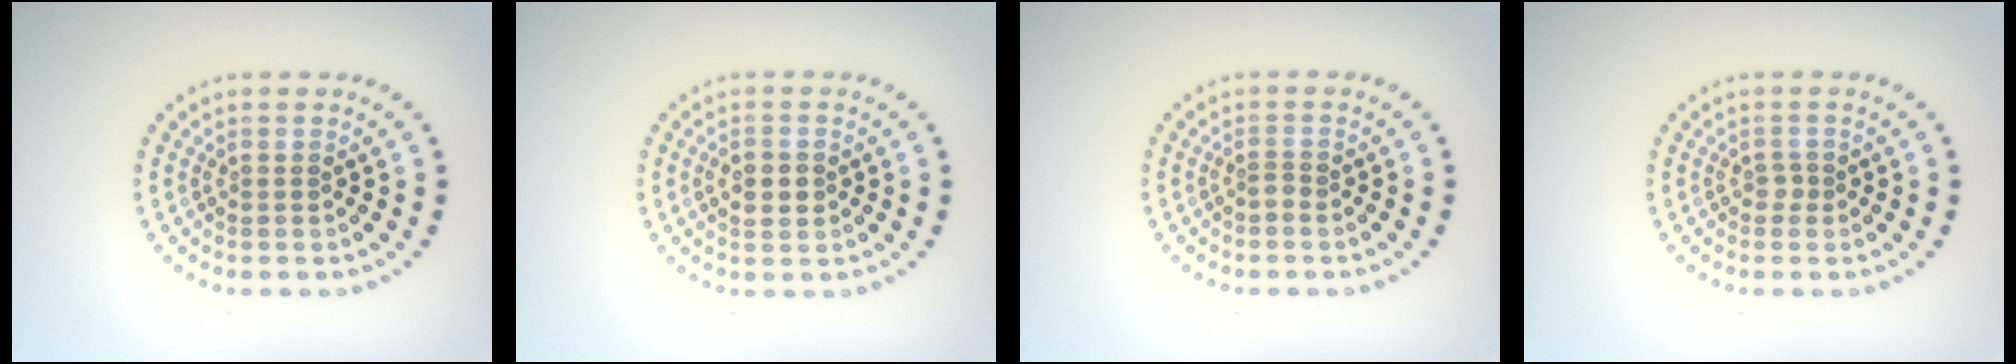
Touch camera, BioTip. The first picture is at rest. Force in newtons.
{"total": 2.7, "press": 2.7, "slide": 0.1}
{"total": 0.9, "press": 0.5, "slide": 0.7}
{"total": 0.9, "press": 0.7, "slide": 0.6}